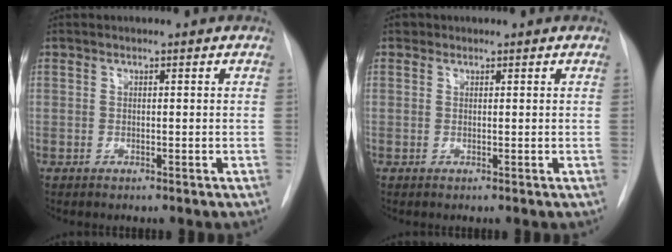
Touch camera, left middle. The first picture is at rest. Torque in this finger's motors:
{"motor_torque": [0.07, -0.07, -0.13, 0.00]}